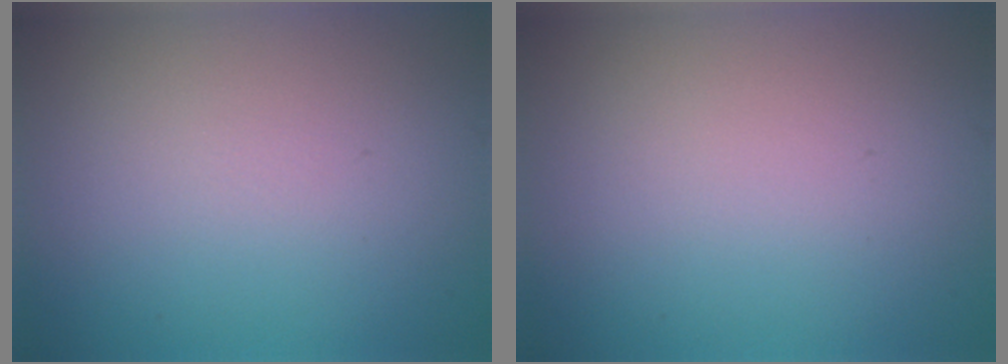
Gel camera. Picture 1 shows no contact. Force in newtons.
{"total": 0.0}